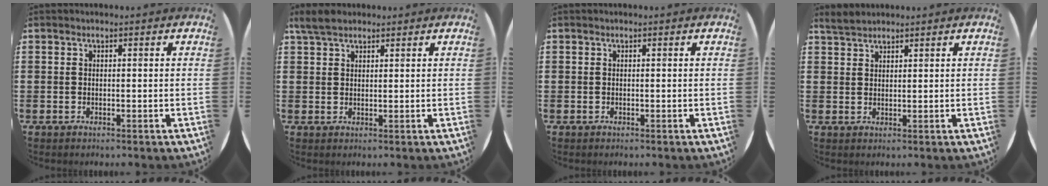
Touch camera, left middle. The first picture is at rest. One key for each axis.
{"total": 3.4, "fx": 2.8, "fy": 1.3, "fz": 1.4, "tx": -0.025, "ty": 0.003, "tz": 0.051}
{"total": 0.0}
{"total": 2.3, "fx": 2.2, "fy": 0.6, "fz": 0.3, "tx": -0.010, "ty": 0.004, "tz": 0.043}